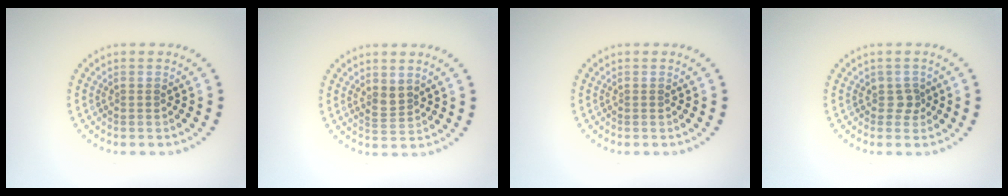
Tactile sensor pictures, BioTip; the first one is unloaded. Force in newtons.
{"total": 1.7, "press": 1.4, "slide": 0.9}
{"total": 0.0}
{"total": 1.3, "press": 1.0, "slide": 0.7}